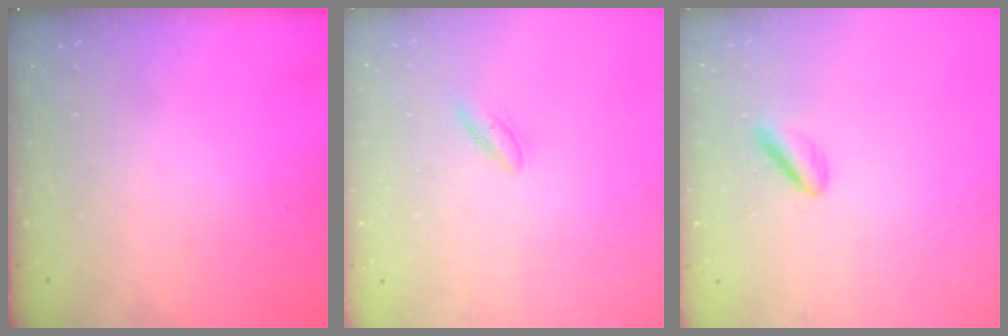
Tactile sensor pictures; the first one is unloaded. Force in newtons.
{"total": 1.8, "press": 1.6, "slide": 0.9}
{"total": 2.9, "press": 2.8, "slide": 0.8}